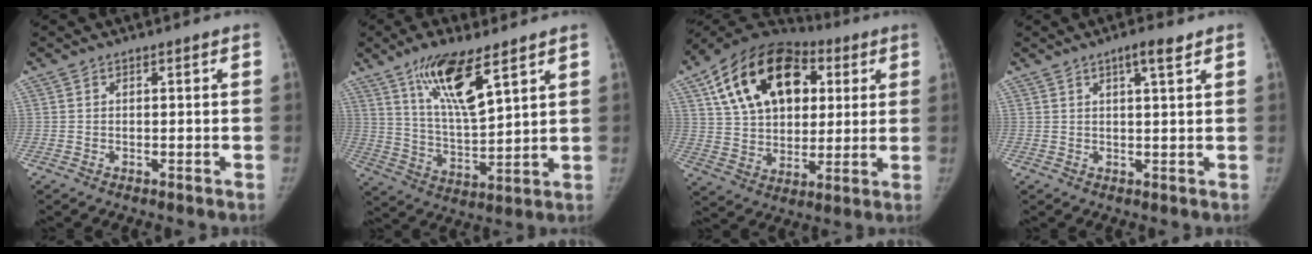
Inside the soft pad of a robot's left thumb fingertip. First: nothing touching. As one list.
[{"total": 13.3, "force": [7.7, 3.7, 10.2], "torque": [-0.170, -0.039, 0.151]}, {"total": 23.3, "force": [7.9, 15.6, 15.4], "torque": [-0.239, 0.014, 0.128]}, {"total": 3.6, "force": [2.2, 0.4, 2.8], "torque": [-0.045, -0.009, 0.036]}]